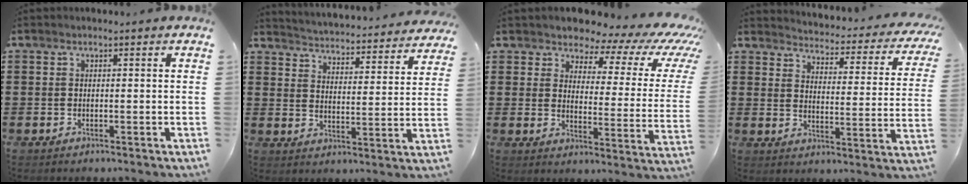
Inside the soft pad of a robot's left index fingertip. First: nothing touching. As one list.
[{"total": 3.5, "force": [3.5, -0.4, -0.1], "torque": [-0.021, -0.035, 0.052]}, {"total": 6.3, "force": [5.1, 2.5, 2.8], "torque": [-0.067, -0.037, 0.085]}, {"total": 3.1, "force": [3.0, 0.0, 0.6], "torque": [-0.026, -0.036, 0.042]}]